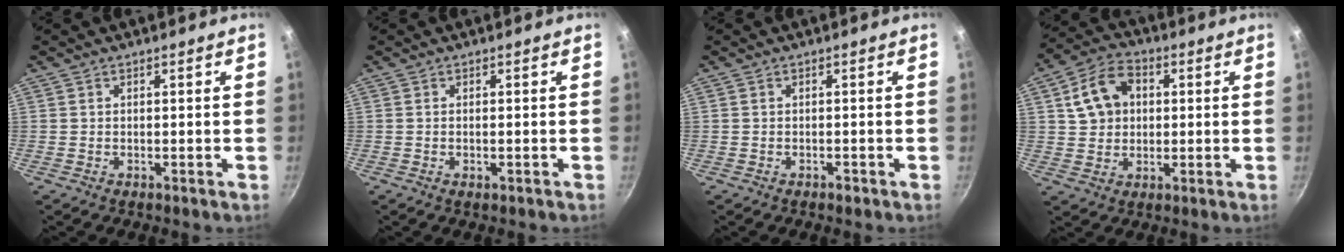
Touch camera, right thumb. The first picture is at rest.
{"total": 0.8, "force": [-0.3, 0.3, 0.7], "torque": [-0.014, 0.001, -0.005]}
{"total": 1.0, "force": [-0.6, 0.5, 0.6], "torque": [-0.010, 0.008, -0.007]}
{"total": 10.5, "force": [2.4, 8.1, 6.4], "torque": [-0.089, 0.015, 0.035]}